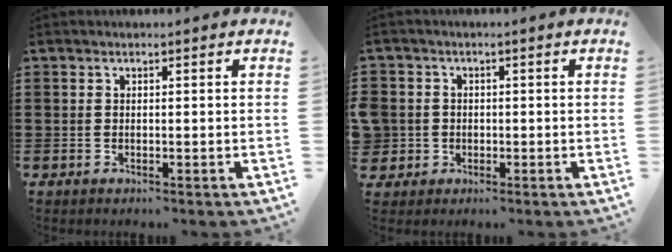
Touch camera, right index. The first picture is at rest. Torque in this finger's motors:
{"motor_torque": [2.14, 0.00, 0.97, 0.21]}